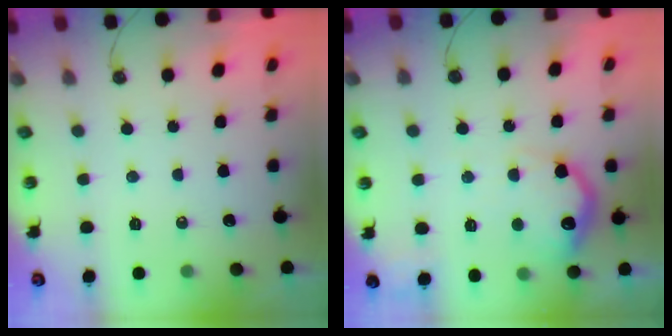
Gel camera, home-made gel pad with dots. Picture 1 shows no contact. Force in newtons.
{"total": 16.4, "press": 16.4, "slide": 1.1}